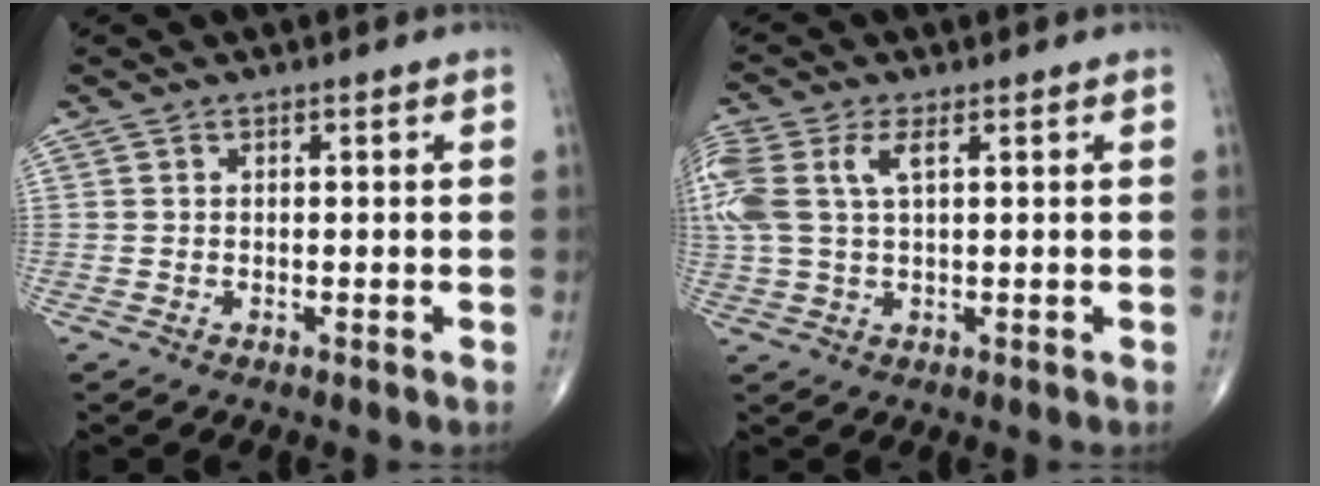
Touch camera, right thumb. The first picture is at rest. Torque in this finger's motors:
{"motor_torque": [0.16, 0.22, 1.04, 0.29, 0.12]}